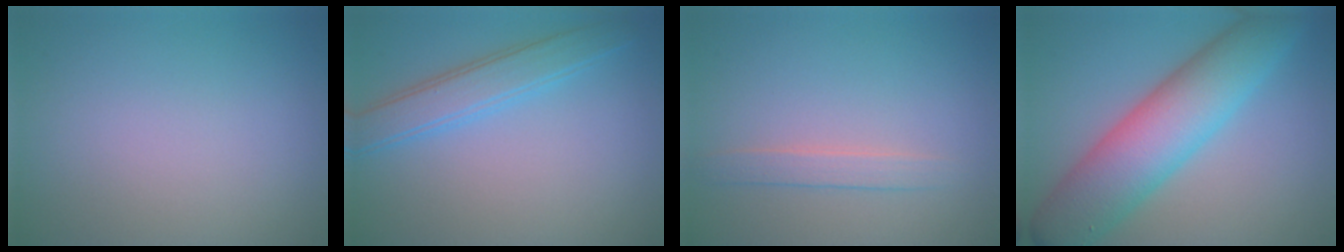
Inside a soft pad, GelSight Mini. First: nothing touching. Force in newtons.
{"total": 3.6, "press": 3.6, "slide": 0.1}
{"total": 1.7, "press": 1.7, "slide": 0.0}
{"total": 8.5, "press": 8.5, "slide": 0.0}